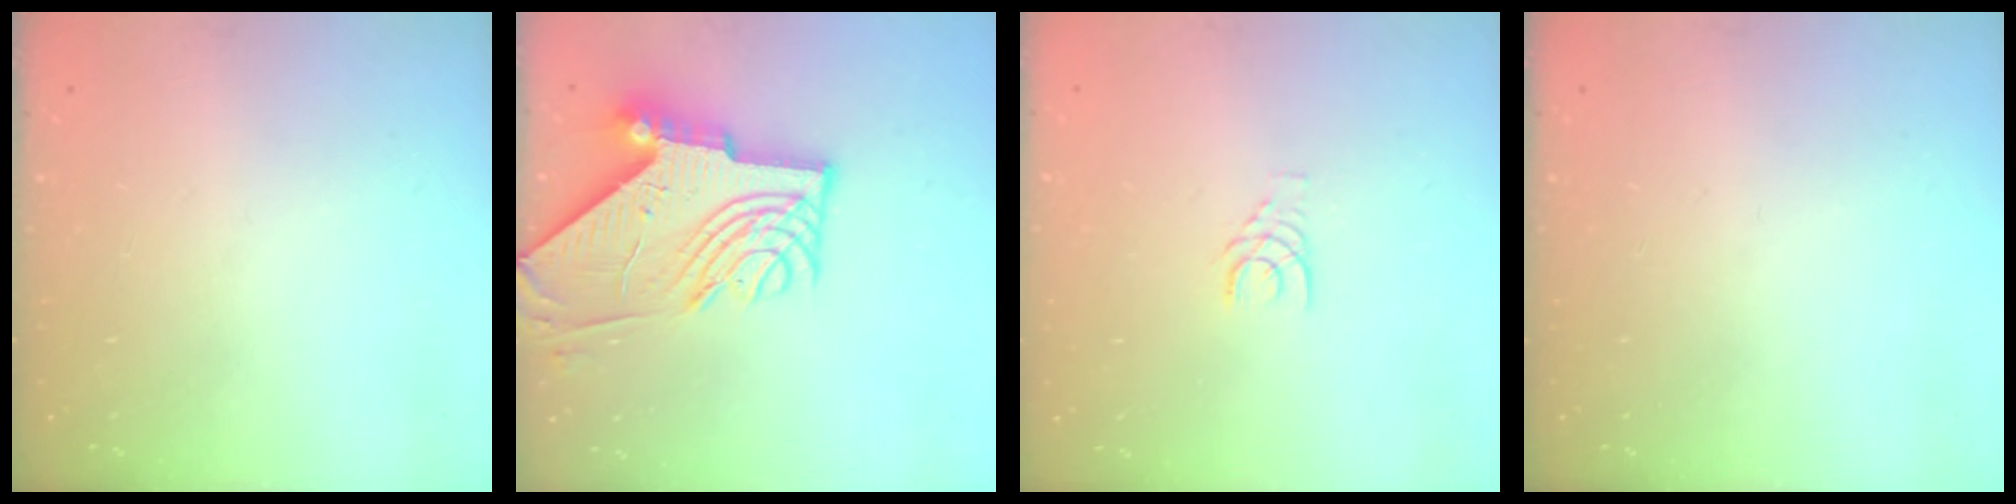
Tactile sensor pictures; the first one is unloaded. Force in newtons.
{"total": 13.0, "press": 12.9, "slide": 1.6}
{"total": 3.4, "press": 3.4, "slide": 0.4}
{"total": 0.0}